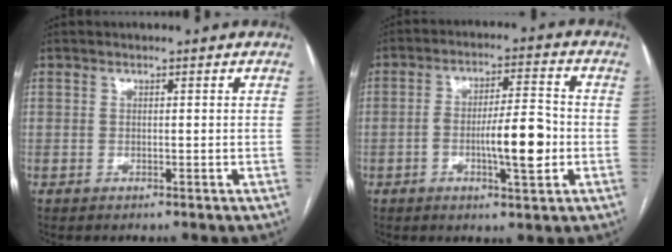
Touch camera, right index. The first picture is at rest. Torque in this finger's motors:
{"motor_torque": [1.37, -0.36, 0.68, 0.15]}